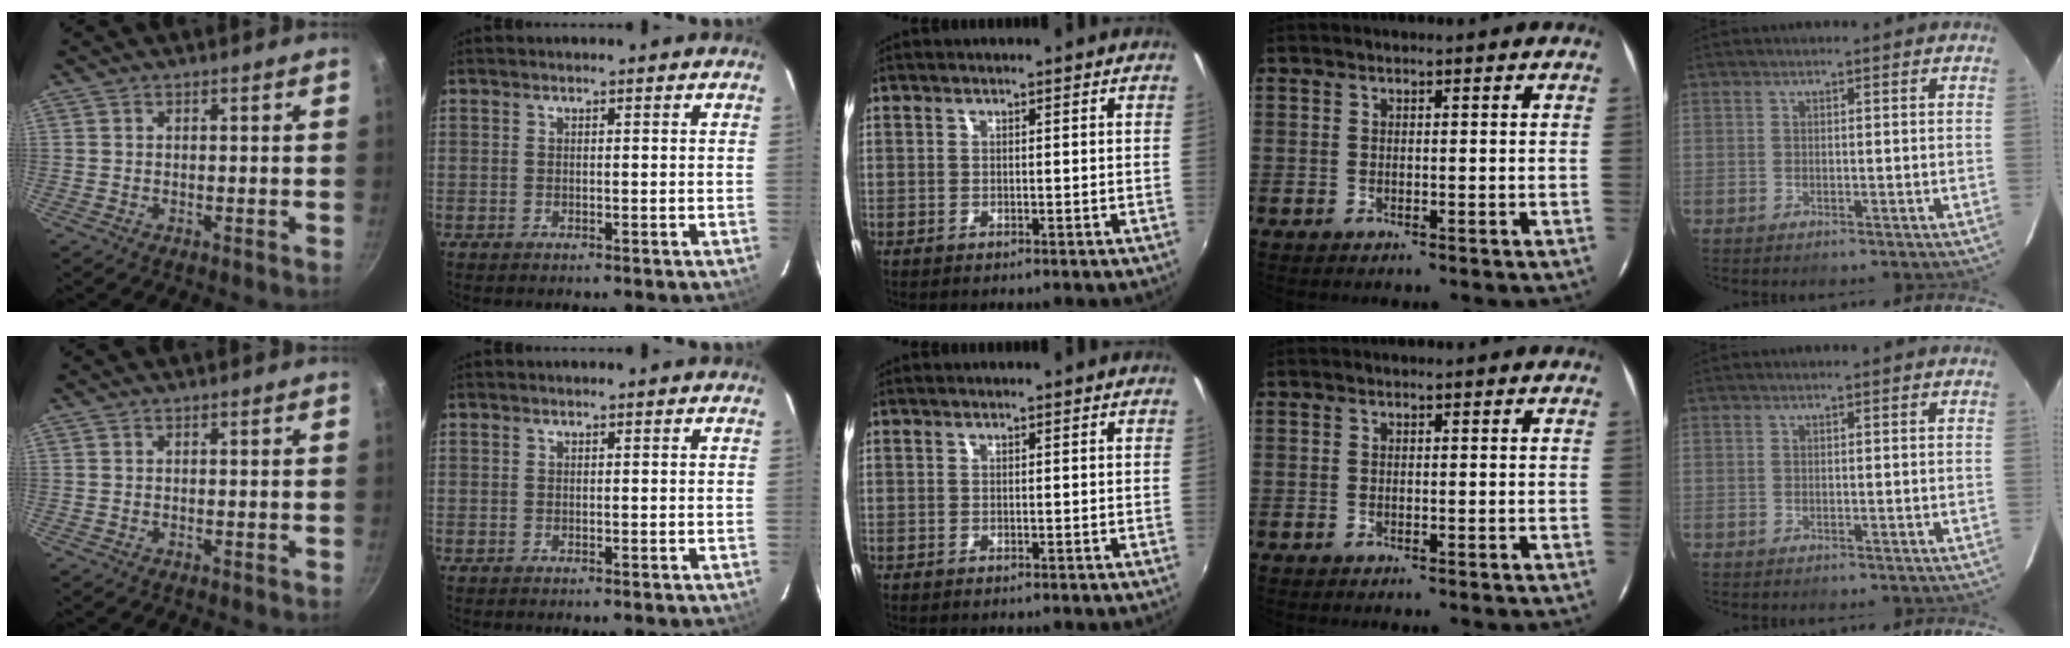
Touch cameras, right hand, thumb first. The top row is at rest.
{}